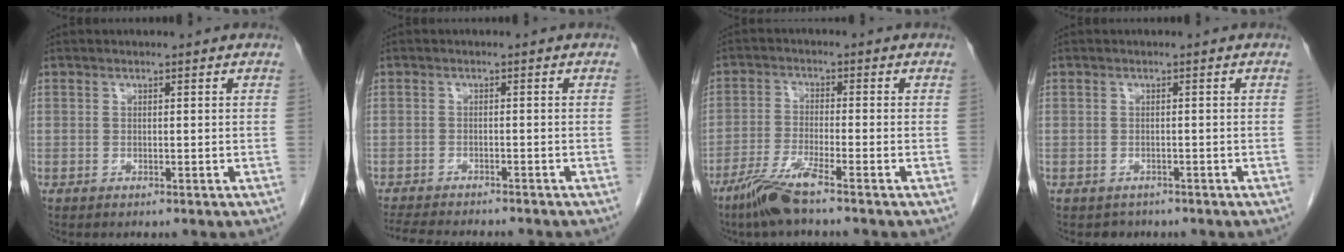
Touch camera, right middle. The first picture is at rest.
{"total": 10.7, "force": [-9.7, 1.7, 4.3], "torque": [-0.069, -0.013, -0.135]}
{"total": 6.3, "force": [-4.5, -0.3, 4.3], "torque": [-0.093, -0.019, -0.095]}
{"total": 1.8, "force": [-1.4, 1.1, -0.1], "torque": [-0.008, 0.001, -0.022]}